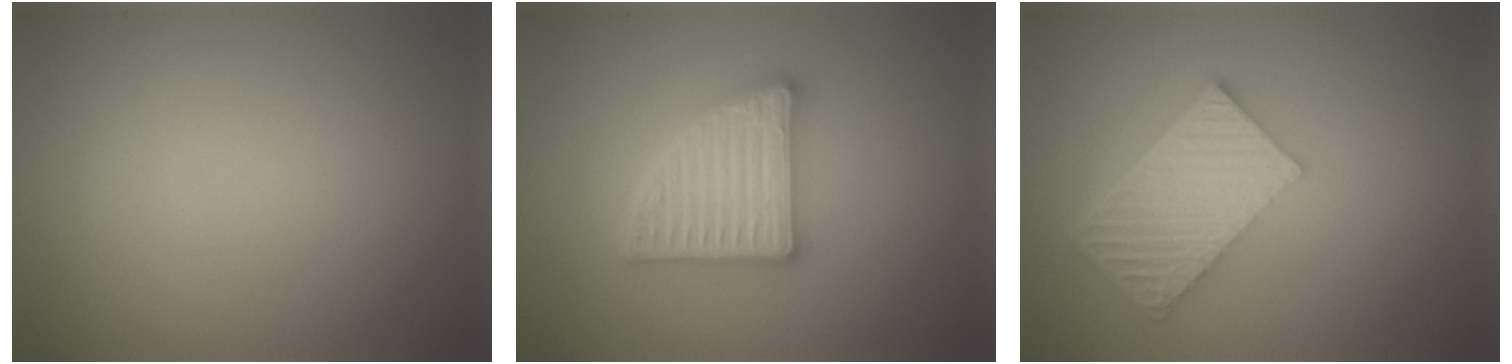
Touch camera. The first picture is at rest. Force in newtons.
{"total": 5.0, "press": 4.9, "slide": 0.8}
{"total": 6.5, "press": 4.6, "slide": 4.6}